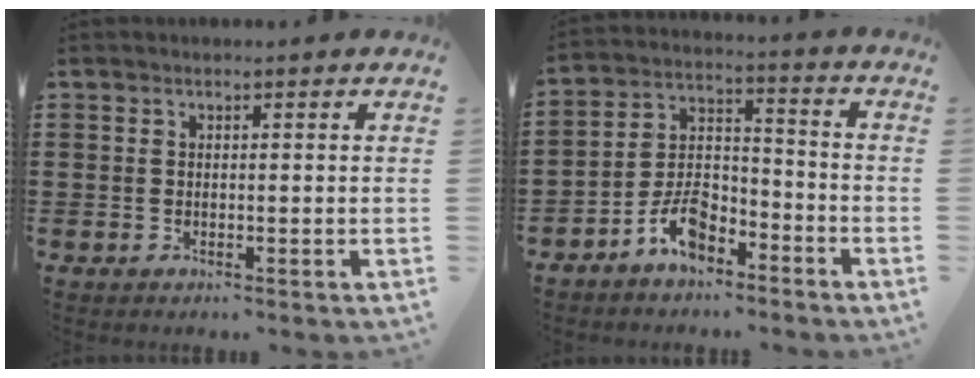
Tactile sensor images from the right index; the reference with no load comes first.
{"total": 7.2, "force": [-5.1, 3.5, 3.6], "torque": [-0.087, 0.012, -0.100]}